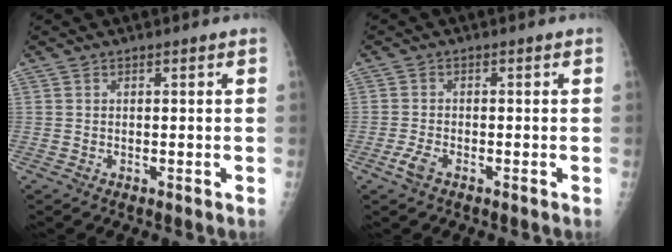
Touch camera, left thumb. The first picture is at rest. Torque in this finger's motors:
{"motor_torque": [-0.23, 0.23, 0.00, -0.02, 0.00]}